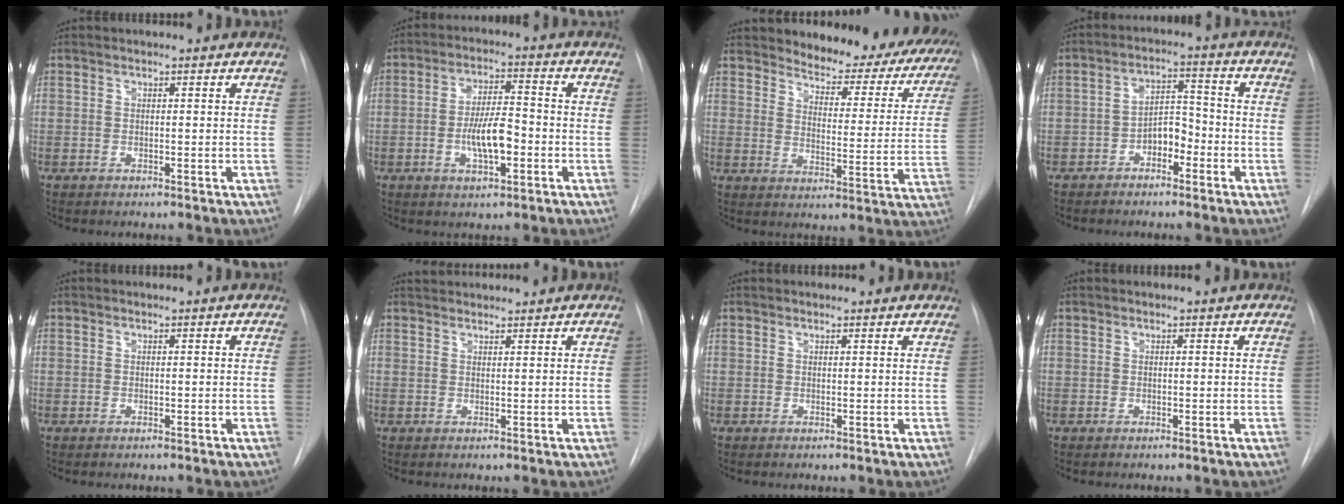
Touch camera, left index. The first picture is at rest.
{"total": 7.5, "force": [-2.2, 2.3, 6.8], "torque": [-0.129, 0.003, -0.039]}
{"total": 20.4, "force": [18.3, 6.2, 6.6], "torque": [-0.063, -0.059, 0.206]}
{"total": 5.1, "force": [-2.8, 2.6, 3.3], "torque": [-0.057, 0.016, -0.051]}
{"total": 0.0}
{"total": 4.2, "force": [4.1, 0.6, 0.8], "torque": [-0.011, 0.033, 0.060]}
{"total": 1.6, "force": [1.5, 0.6, 0.1], "torque": [-0.004, 0.001, 0.010]}
{"total": 0.0}